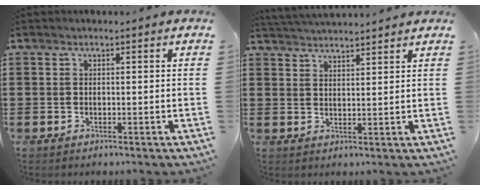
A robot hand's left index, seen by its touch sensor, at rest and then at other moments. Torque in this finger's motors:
{"motor_torque": [0.65, -0.65, 0.38, 0.08]}